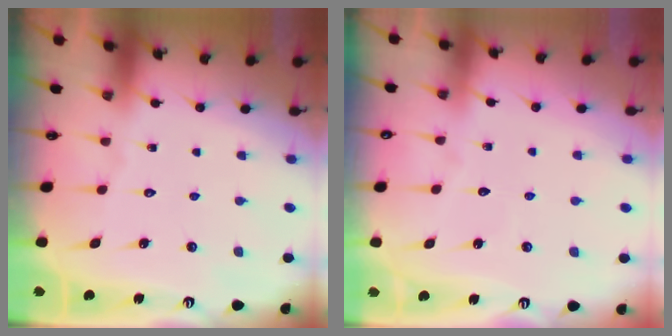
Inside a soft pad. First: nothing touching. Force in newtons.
{"total": 2.8, "press": 2.8, "slide": 0.2}